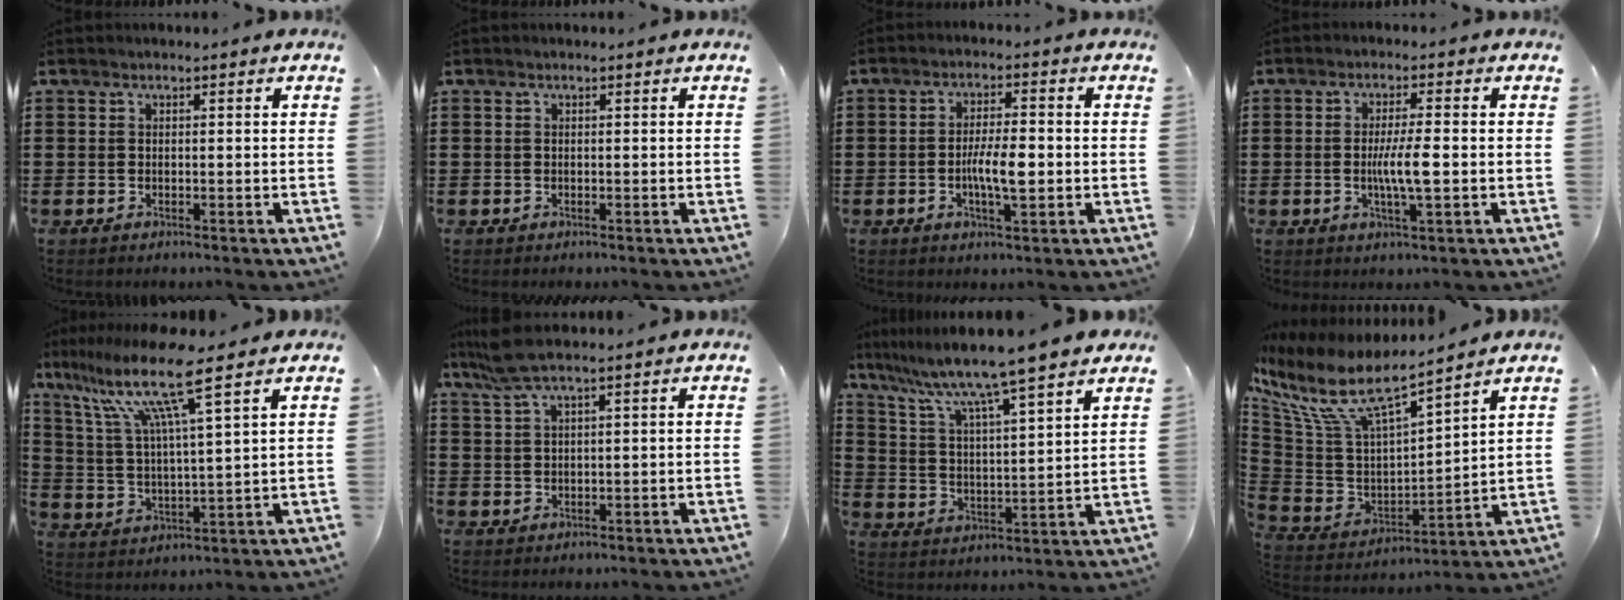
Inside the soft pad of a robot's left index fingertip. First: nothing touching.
{"total": 0.0}
{"total": 5.9, "force": [-0.8, 1.6, 5.6], "torque": [-0.096, 0.000, -0.020]}
{"total": 5.5, "force": [-0.5, 0.8, 5.4], "torque": [-0.102, -0.002, -0.013]}
{"total": 11.3, "force": [8.1, 0.1, 7.9], "torque": [-0.181, -0.040, 0.130]}
{"total": 4.3, "force": [2.9, 0.3, 3.2], "torque": [-0.068, 0.002, 0.054]}
{"total": 8.9, "force": [7.7, -0.8, 4.3], "torque": [-0.115, -0.053, 0.124]}
{"total": 10.9, "force": [6.7, 3.2, 7.9], "torque": [-0.178, -0.043, 0.112]}